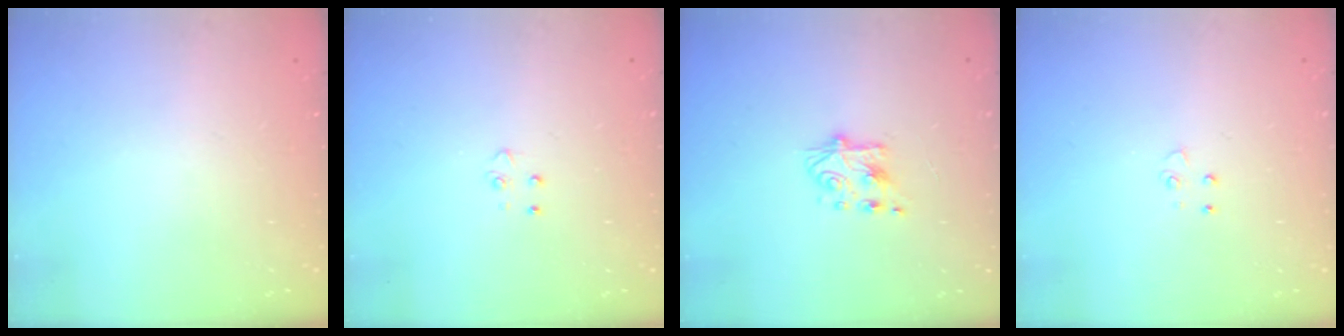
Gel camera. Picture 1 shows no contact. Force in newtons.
{"total": 3.6, "press": 3.6, "slide": 0.4}
{"total": 6.4, "press": 6.4, "slide": 0.5}
{"total": 4.1, "press": 4.1, "slide": 0.5}